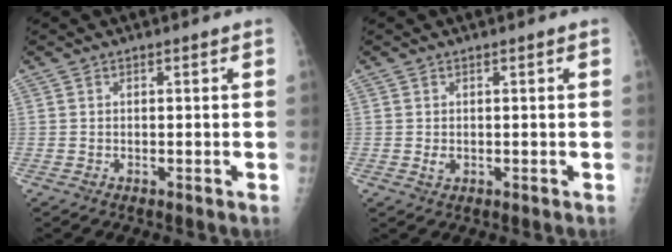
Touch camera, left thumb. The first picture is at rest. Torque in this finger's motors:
{"motor_torque": [-0.28, 0.08, 0.12, 0.08, 0.00]}